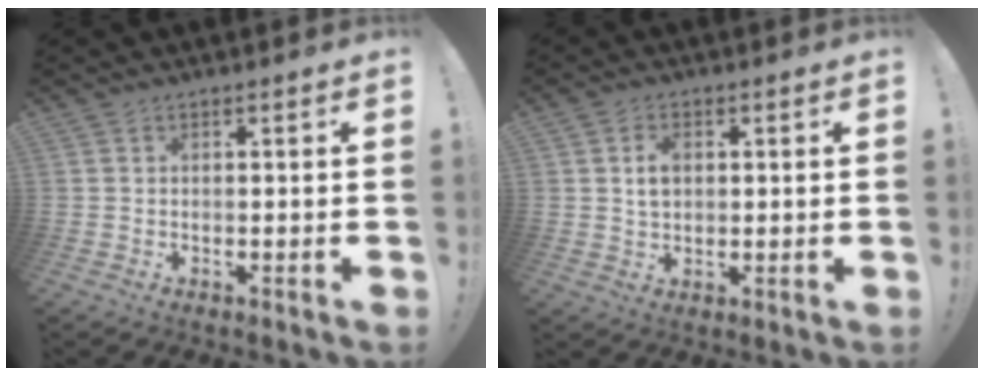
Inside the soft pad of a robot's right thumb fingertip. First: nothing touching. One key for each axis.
{"total": 4.9, "fx": 0.8, "fy": 3.7, "fz": 3.2, "tx": -0.041, "ty": -0.001, "tz": 0.011}